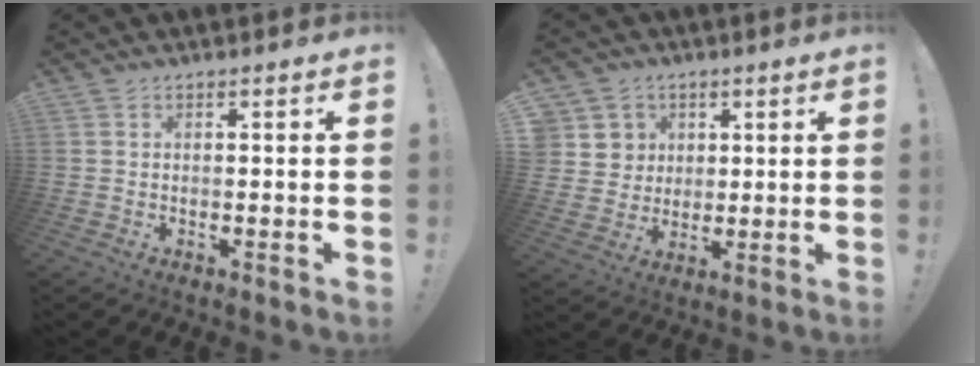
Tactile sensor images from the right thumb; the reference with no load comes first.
{"total": 8.2, "force": [3.1, 7.6, 1.1], "torque": [-0.015, -0.019, 0.066]}